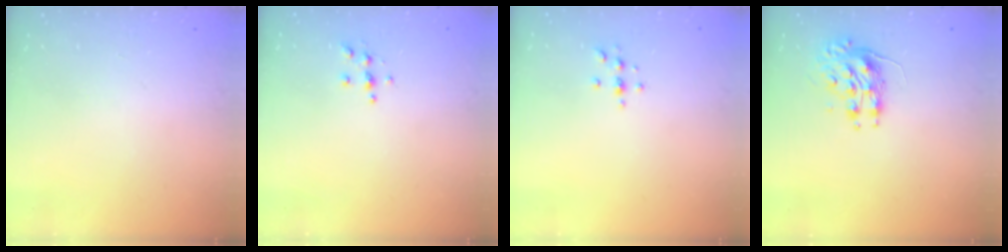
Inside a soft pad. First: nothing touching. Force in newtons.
{"total": 4.4, "press": 4.4, "slide": 0.4}
{"total": 2.9, "press": 2.9, "slide": 0.4}
{"total": 8.1, "press": 8.1, "slide": 0.1}